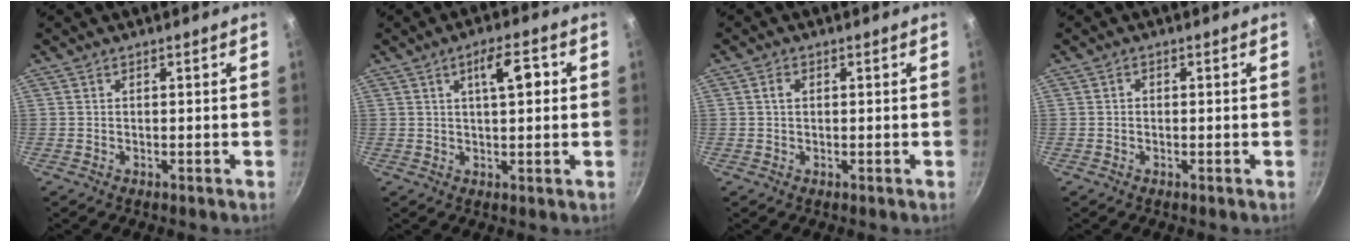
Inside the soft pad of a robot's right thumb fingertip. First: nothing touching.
{"total": 6.7, "force": [1.6, 2.3, 6.1], "torque": [-0.082, 0.005, 0.023]}
{"total": 1.5, "force": [0.2, 1.1, 1.0], "torque": [-0.016, 0.004, 0.003]}
{"total": 0.7, "force": [-0.2, 0.6, 0.2], "torque": [-0.004, 0.004, -0.004]}